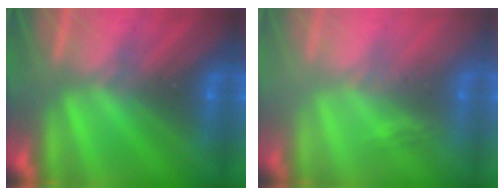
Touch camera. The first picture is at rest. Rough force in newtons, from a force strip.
{"total": 2.8}